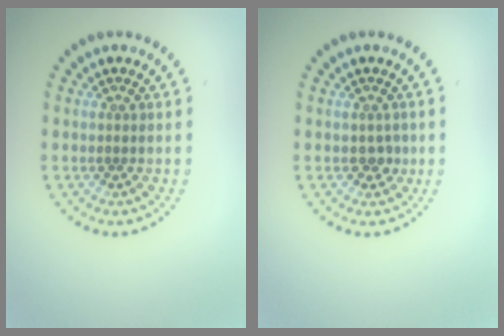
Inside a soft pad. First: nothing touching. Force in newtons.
{"total": 1.0, "press": 0.9, "slide": 0.4}